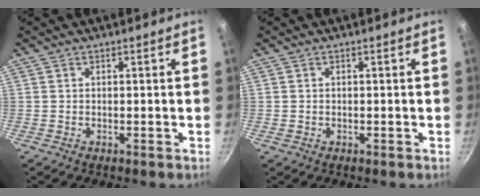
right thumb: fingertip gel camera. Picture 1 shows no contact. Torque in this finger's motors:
{"motor_torque": [0.27, 0.01, -0.18, 0.06, -0.02]}